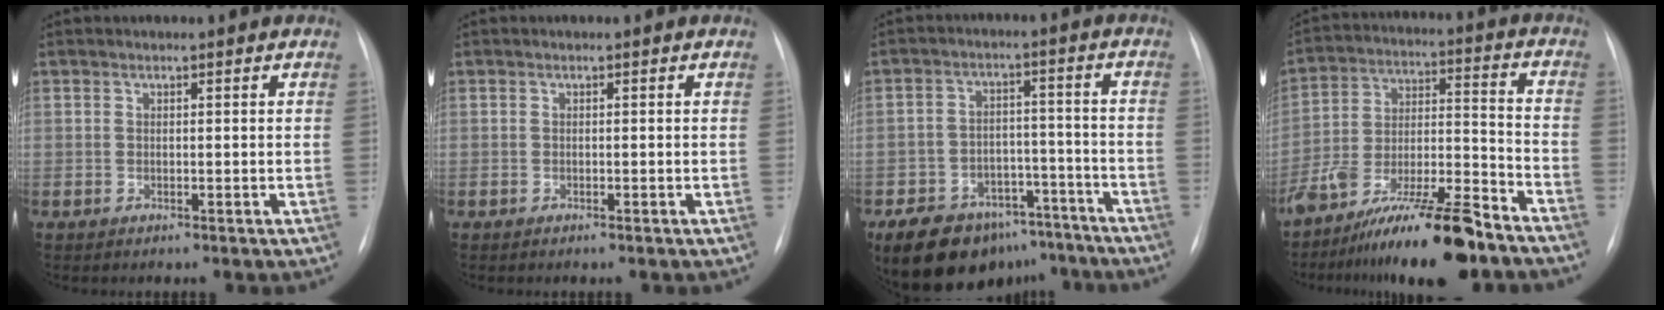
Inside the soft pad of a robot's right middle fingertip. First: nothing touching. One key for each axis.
{"total": 0.5, "fx": -0.3, "fy": 0.0, "fz": 0.4, "tx": -0.008, "ty": -0.001, "tz": -0.005}
{"total": 14.8, "fx": -11.1, "fy": 8.0, "fz": 5.6, "tx": -0.081, "ty": 0.029, "tz": -0.162}
{"total": 17.9, "fx": -13.8, "fy": 2.2, "fz": 11.2, "tx": -0.183, "ty": 0.003, "tz": -0.238}